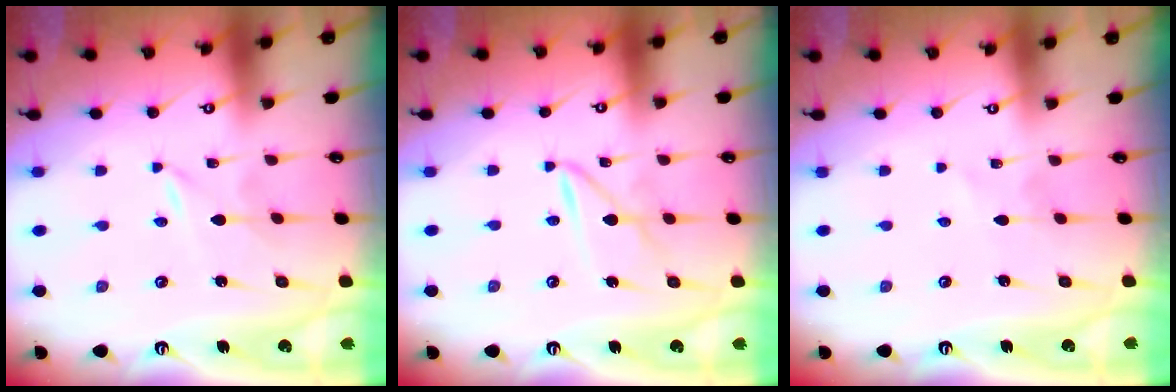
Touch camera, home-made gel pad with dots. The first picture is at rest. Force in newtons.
{"total": 3.9, "press": 3.8, "slide": 0.3}
{"total": 1.2, "press": 1.2, "slide": 0.1}